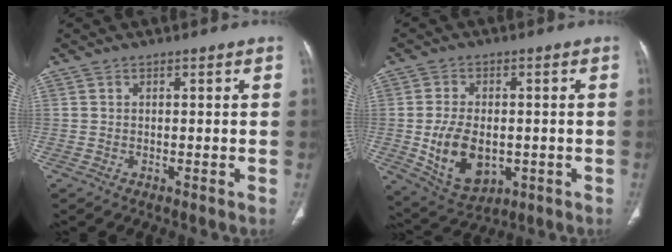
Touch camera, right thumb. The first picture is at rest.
{"total": 11.6, "force": [-1.8, 7.5, 8.7], "torque": [-0.140, -0.003, -0.012]}